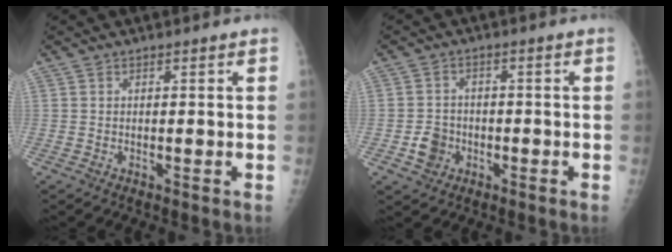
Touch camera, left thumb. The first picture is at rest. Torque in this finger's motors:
{"motor_torque": [-0.07, 0.07, 0.04, 0.04, 0.00]}